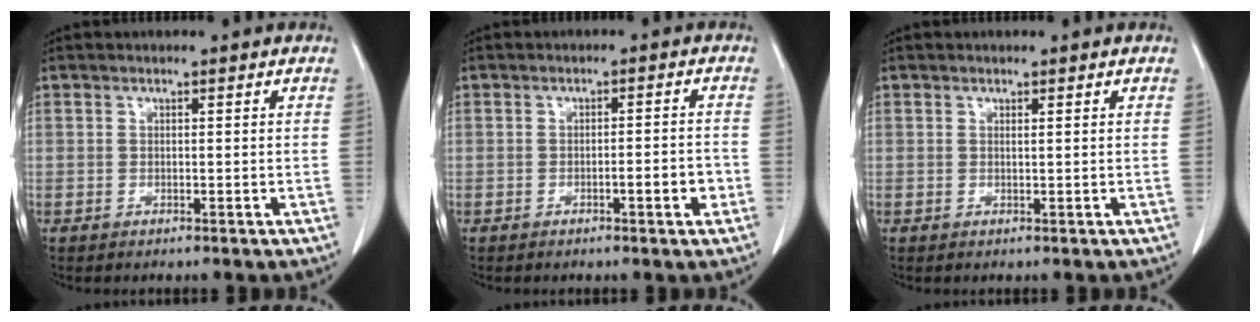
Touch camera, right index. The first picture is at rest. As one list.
[{"total": 3.6, "force": [-1.6, 0.5, 3.2], "torque": [-0.043, 0.002, -0.023]}, {"total": 0.0}]